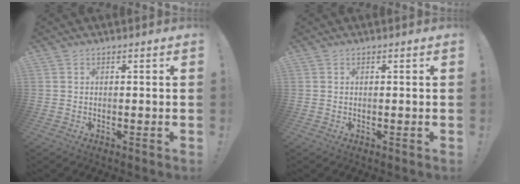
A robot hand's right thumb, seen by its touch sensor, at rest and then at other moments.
{"total": 0.0}